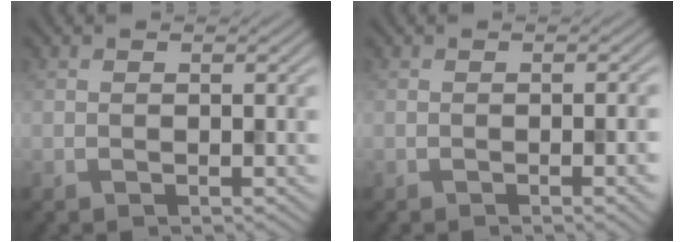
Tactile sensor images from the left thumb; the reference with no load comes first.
{"total": 3.2, "force": [-0.7, 0.8, 3.0], "torque": [-0.038, 0.001, -0.012]}